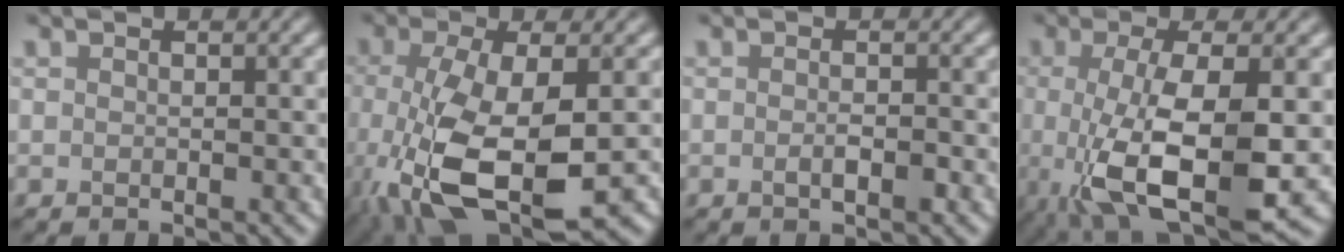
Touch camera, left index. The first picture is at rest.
{"total": 9.6, "force": [-3.0, 3.9, 8.2], "torque": [-0.186, -0.028, -0.046]}
{"total": 1.4, "force": [-0.6, 0.3, 1.2], "torque": [-0.025, -0.001, -0.010]}
{"total": 9.0, "force": [-1.7, 2.8, 8.4], "torque": [-0.162, -0.018, -0.021]}